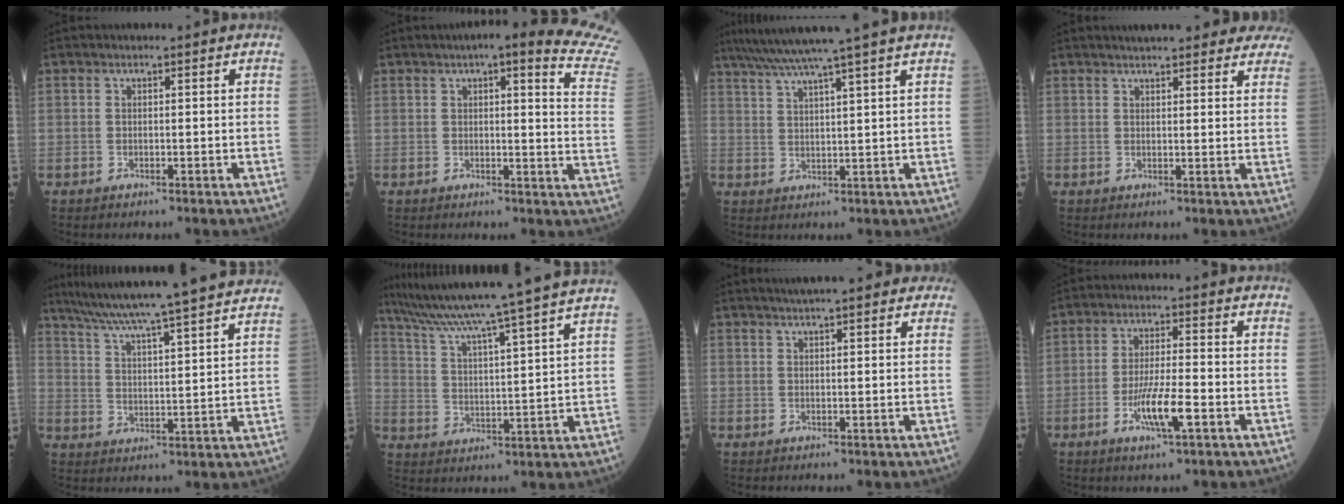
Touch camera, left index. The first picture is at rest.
{"total": 16.9, "force": [14.9, 0.8, 8.1], "torque": [-0.087, -0.060, 0.142]}
{"total": 10.6, "force": [8.8, -2.5, 5.4], "torque": [-0.091, 0.005, 0.130]}
{"total": 17.2, "force": [15.5, 3.6, 6.7], "torque": [-0.069, 0.014, 0.177]}
{"total": 24.4, "force": [21.9, -1.0, 10.8], "torque": [-0.182, -0.013, 0.300]}
{"total": 22.1, "force": [19.1, -2.7, 10.9], "torque": [-0.186, -0.025, 0.271]}
{"total": 9.8, "force": [8.1, 1.9, 5.3], "torque": [-0.066, 0.027, 0.097]}
{"total": 6.9, "force": [-2.8, 0.6, 6.3], "torque": [-0.123, -0.009, -0.052]}